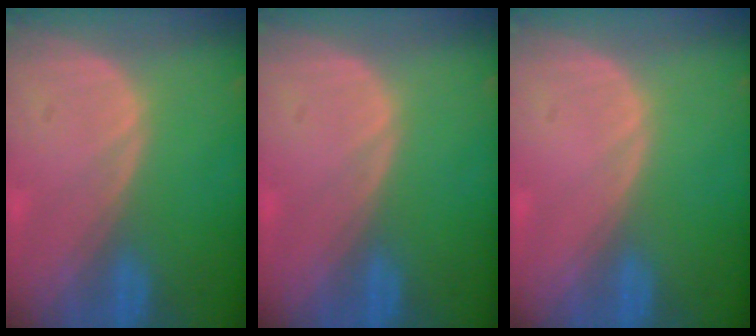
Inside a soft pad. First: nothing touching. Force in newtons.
{"total": 0.0}
{"total": 0.0}